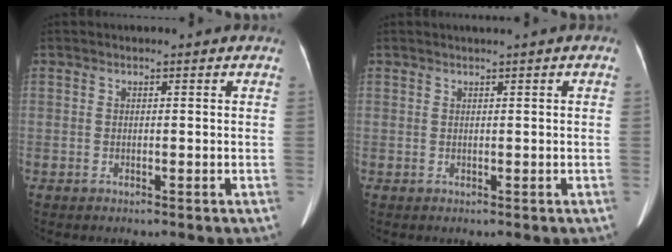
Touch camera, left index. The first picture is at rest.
{"total": 0.8, "force": [0.5, -0.1, 0.6], "torque": [-0.010, 0.005, 0.012]}